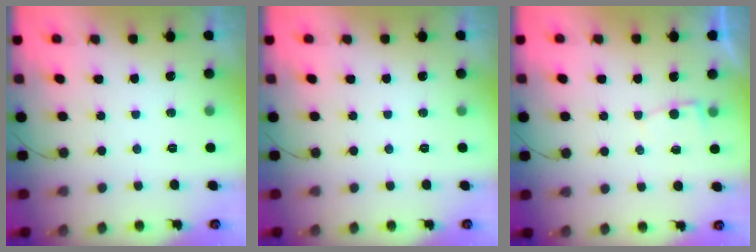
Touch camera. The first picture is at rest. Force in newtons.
{"total": 0.0}
{"total": 2.1, "press": 2.1, "slide": 0.3}